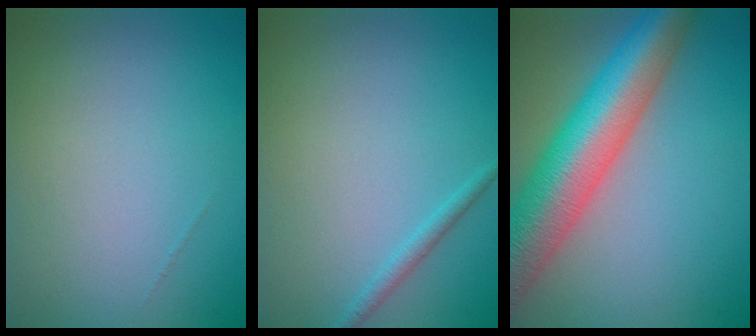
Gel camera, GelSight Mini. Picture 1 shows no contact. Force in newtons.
{"total": 1.1, "press": 1.1, "slide": 0.0}
{"total": 10.5, "press": 10.4, "slide": 0.6}